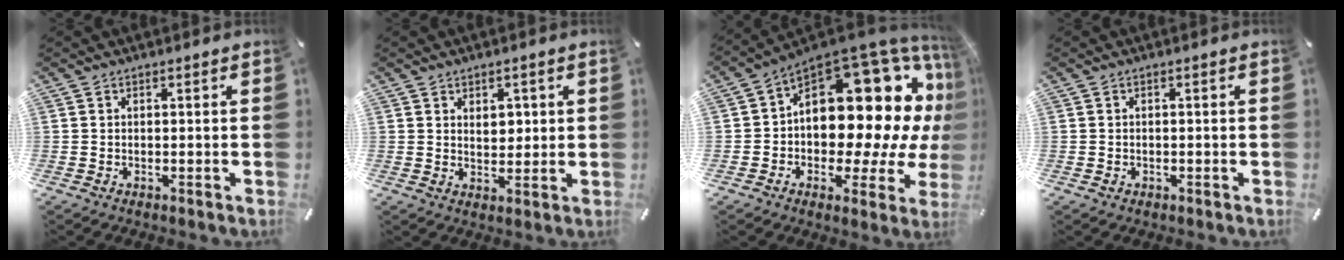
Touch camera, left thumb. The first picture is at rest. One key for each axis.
{"total": 3.7, "fx": 1.4, "fy": 2.9, "fz": 1.9, "tx": -0.019, "ty": -0.003, "tz": 0.019}
{"total": 22.9, "fx": 6.1, "fy": 13.8, "fz": 17.2, "tx": -0.210, "ty": -0.078, "tz": 0.117}
{"total": 0.9, "fx": -0.3, "fy": 0.8, "fz": 0.3, "tx": -0.005, "ty": 0.004, "tz": -0.009}